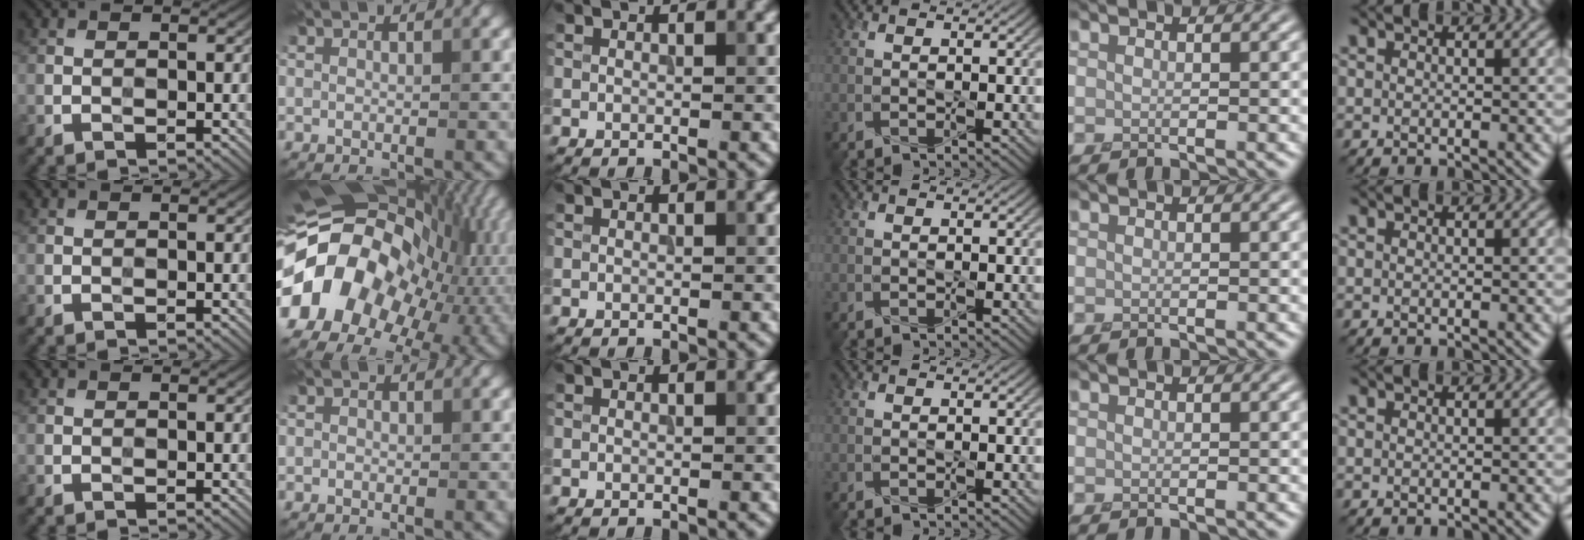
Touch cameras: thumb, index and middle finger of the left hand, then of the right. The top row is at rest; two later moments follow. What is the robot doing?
{"motion": "press", "object": "joystick"}